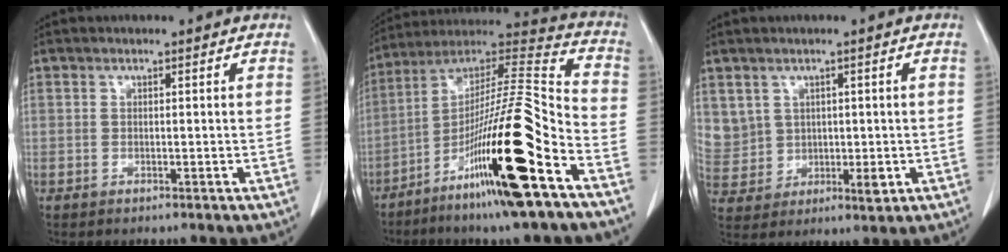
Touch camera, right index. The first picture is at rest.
{"total": 23.2, "force": [-11.0, 0.7, 20.4], "torque": [-0.352, -0.036, -0.197]}
{"total": 8.9, "force": [1.7, 8.0, 3.6], "torque": [-0.091, 0.021, 0.058]}